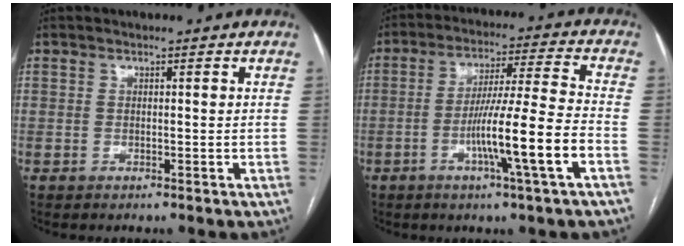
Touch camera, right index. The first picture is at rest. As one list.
[{"total": 12.7, "force": [-4.5, -1.1, 11.8], "torque": [-0.206, -0.003, -0.079]}]